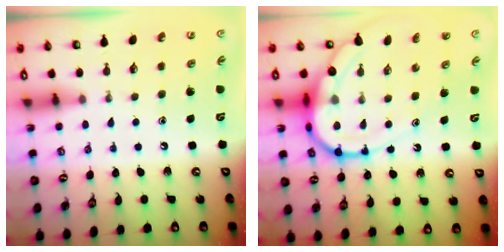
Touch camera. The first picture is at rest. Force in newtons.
{"total": 14.0, "press": 14.0, "slide": 1.1}